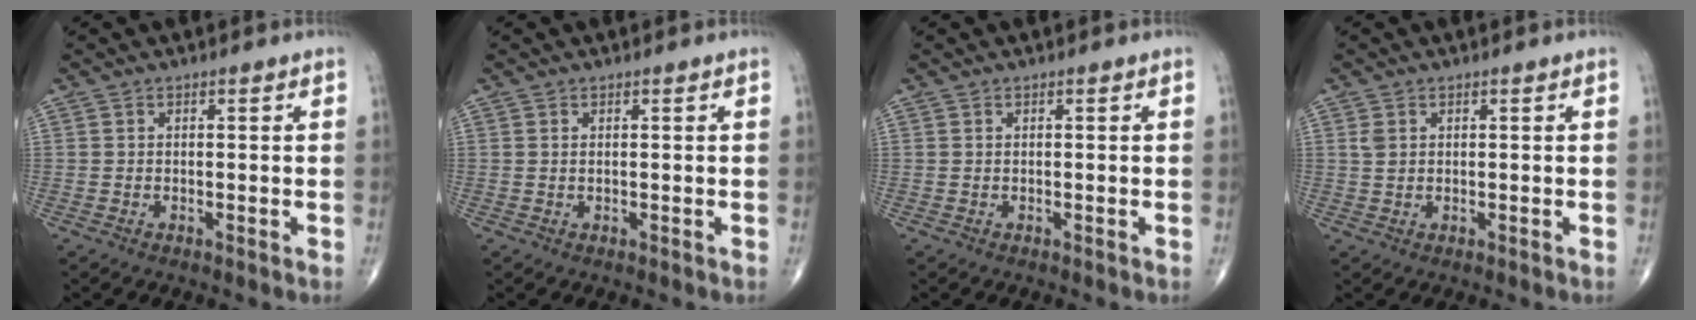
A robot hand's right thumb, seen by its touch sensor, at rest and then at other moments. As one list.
[{"total": 0.0}, {"total": 0.0}, {"total": 1.6, "force": [0.6, 1.2, 0.9], "torque": [-0.016, 0.001, 0.016]}]